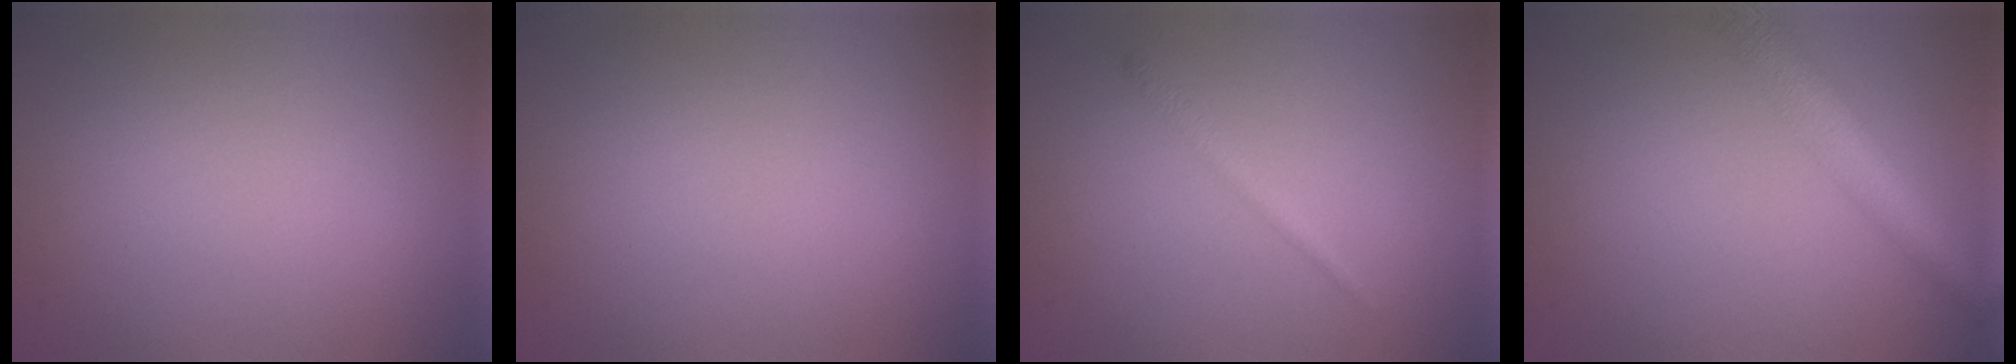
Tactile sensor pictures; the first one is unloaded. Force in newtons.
{"total": 0.0}
{"total": 1.0, "press": 1.0, "slide": 0.1}
{"total": 4.6, "press": 4.6, "slide": 0.1}